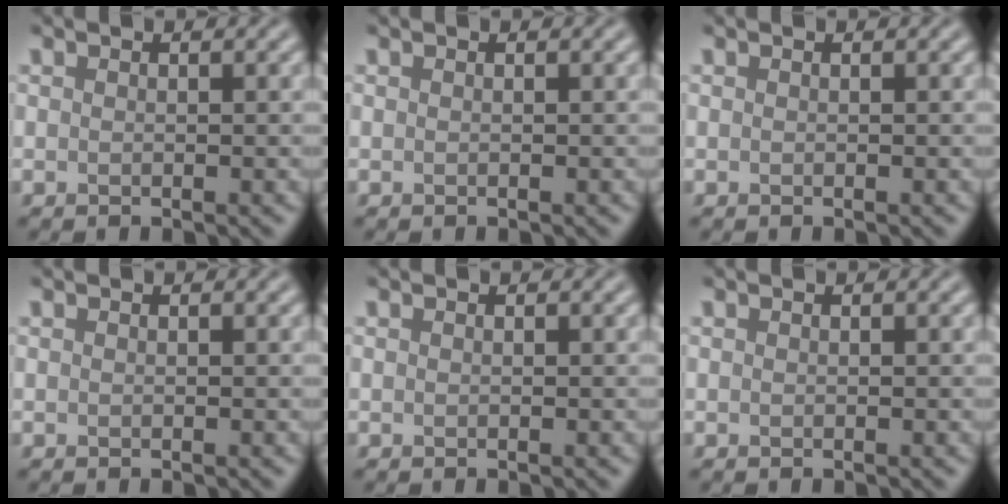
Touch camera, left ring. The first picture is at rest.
{"total": 0.0}
{"total": 0.0}
{"total": 0.0}
{"total": 0.0}
{"total": 0.0}